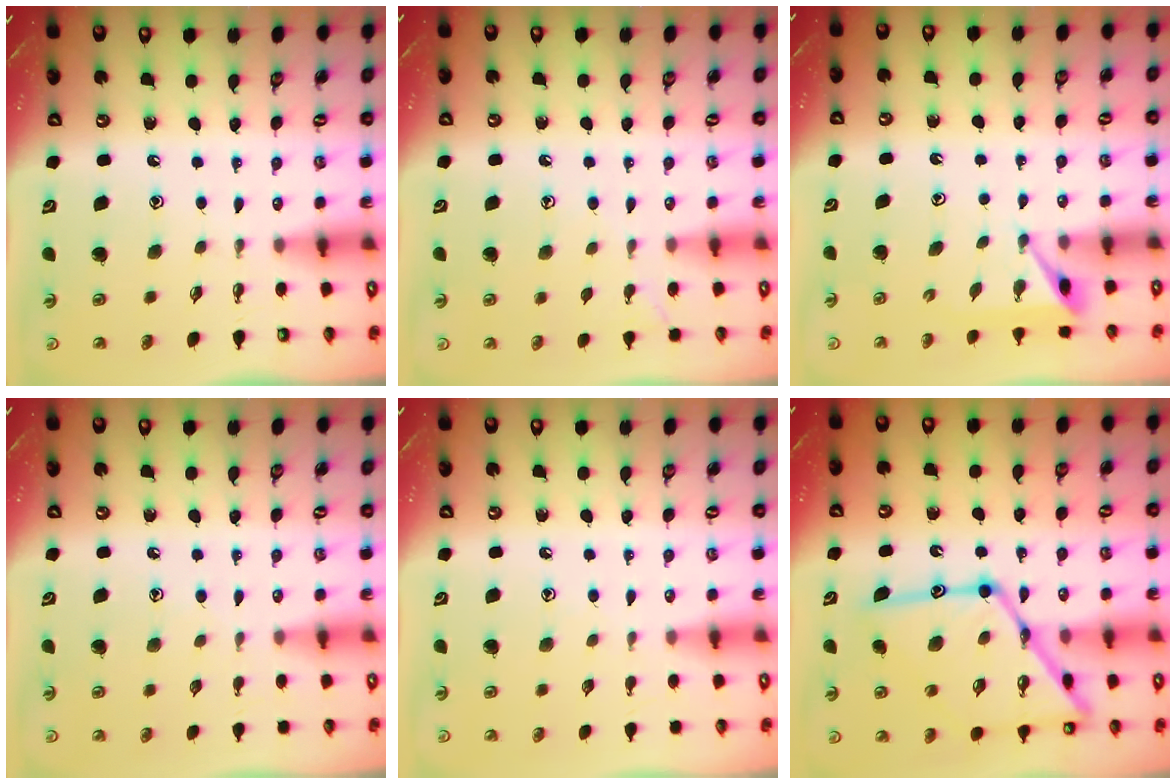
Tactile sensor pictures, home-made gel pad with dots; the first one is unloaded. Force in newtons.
{"total": 5.6, "press": 5.5, "slide": 0.6}
{"total": 5.7, "press": 5.7, "slide": 0.3}
{"total": 4.3, "press": 4.3, "slide": 0.5}
{"total": 3.0, "press": 2.9, "slide": 0.3}
{"total": 21.8, "press": 21.7, "slide": 2.0}